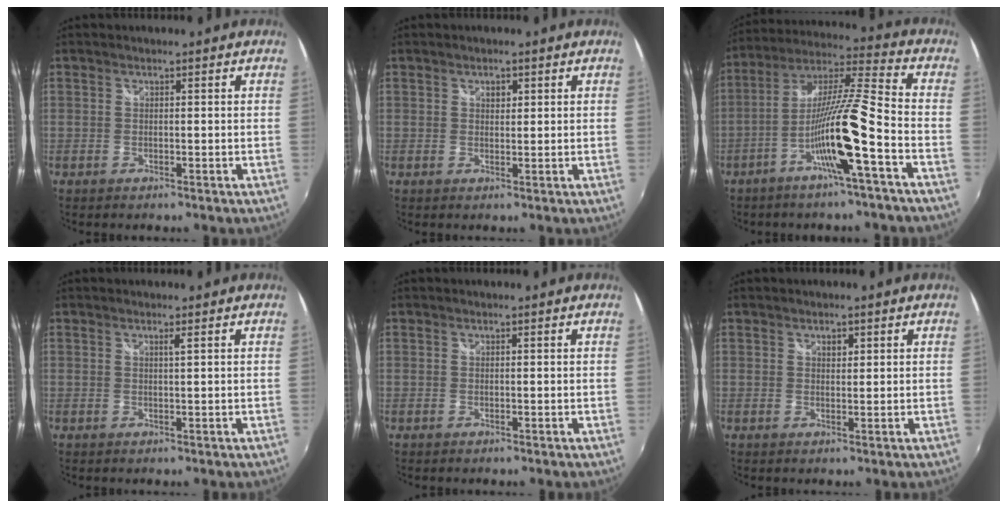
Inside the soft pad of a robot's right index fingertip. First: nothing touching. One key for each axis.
{"total": 1.4, "fx": 0.6, "fy": 1.0, "fz": 0.7, "tx": -0.008, "ty": 0.005, "tz": 0.010}
{"total": 13.4, "fx": -6.3, "fy": -0.4, "fz": 11.9, "tx": -0.226, "ty": -0.004, "tz": -0.120}
{"total": 0.8, "fx": 0.4, "fy": -0.3, "fz": 0.6, "tx": -0.013, "ty": -0.001, "tz": 0.005}
{"total": 0.0}
{"total": 1.2, "fx": 0.7, "fy": 0.8, "fz": 0.7, "tx": -0.008, "ty": 0.003, "tz": 0.010}